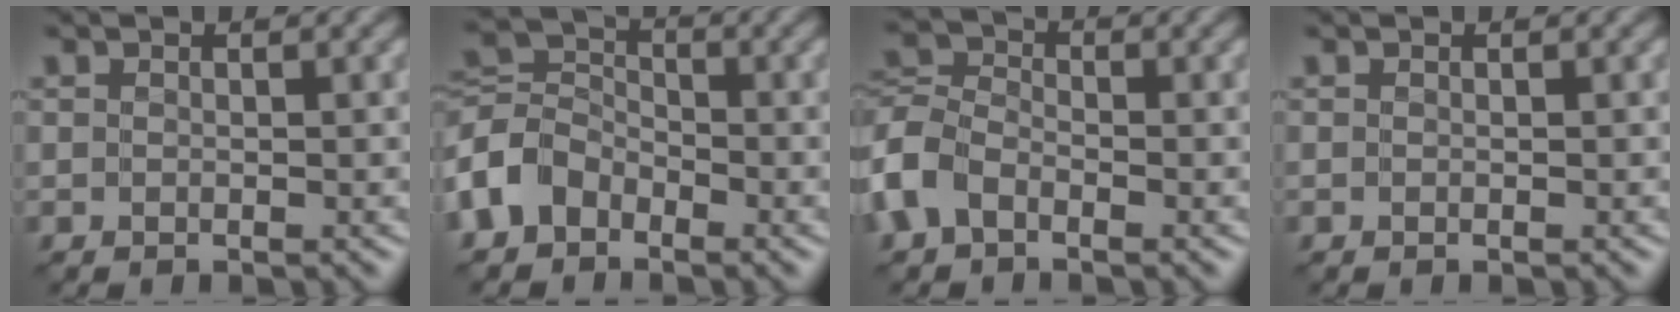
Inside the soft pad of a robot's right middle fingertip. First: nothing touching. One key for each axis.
{"total": 4.8, "fx": -2.4, "fy": 3.5, "fz": 2.2, "tx": -0.052, "ty": 0.008, "tz": -0.067}
{"total": 4.3, "fx": -2.1, "fy": 2.9, "fz": 2.4, "tx": -0.056, "ty": 0.010, "tz": -0.060}
{"total": 0.0}